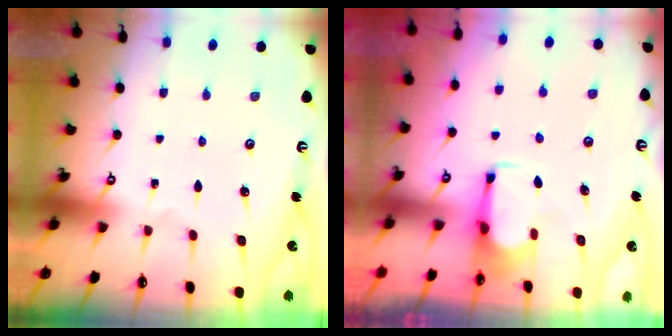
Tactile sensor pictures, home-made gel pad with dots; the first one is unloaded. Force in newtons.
{"total": 1.9, "press": 1.7, "slide": 0.7}